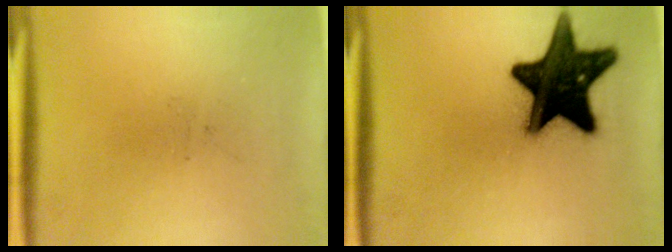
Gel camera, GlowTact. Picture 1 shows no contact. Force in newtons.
{"total": 19.0}